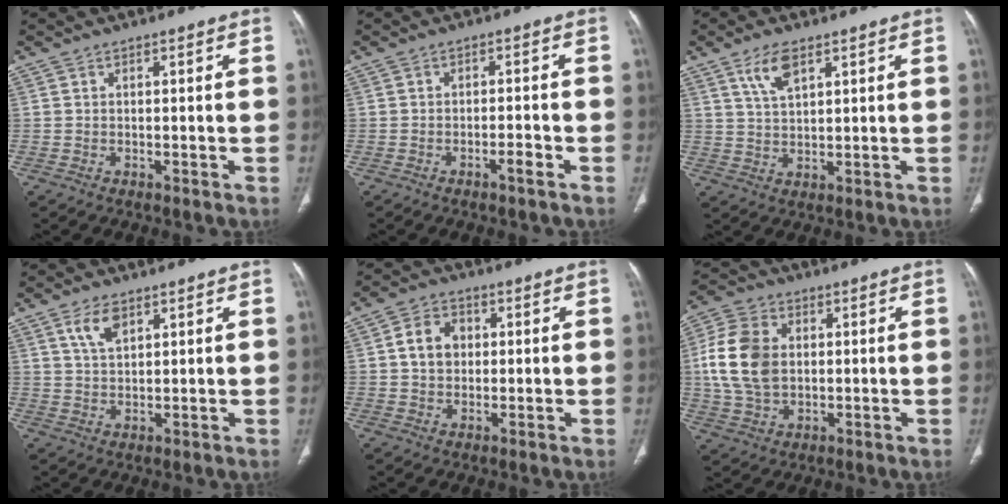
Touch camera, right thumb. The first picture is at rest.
{"total": 2.2, "force": [-1.5, 0.3, 1.7], "torque": [-0.033, 0.009, -0.025]}
{"total": 5.6, "force": [3.3, 2.3, 4.0], "torque": [-0.071, -0.013, 0.066]}
{"total": 4.9, "force": [2.8, 2.4, 3.3], "torque": [-0.054, -0.011, 0.056]}
{"total": 6.7, "force": [0.9, 5.4, 4.0], "torque": [-0.049, 0.007, 0.011]}
{"total": 13.2, "force": [1.3, 9.5, 9.2], "torque": [-0.173, 0.005, 0.024]}